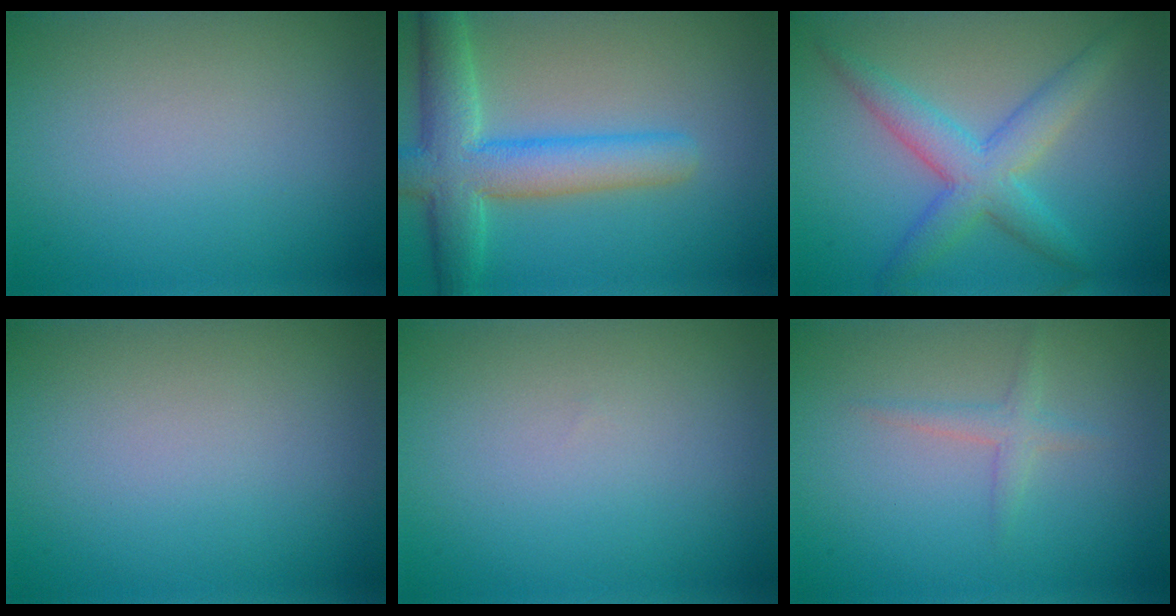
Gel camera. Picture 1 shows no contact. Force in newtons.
{"total": 6.8, "press": 6.7, "slide": 0.3}
{"total": 4.8, "press": 4.8, "slide": 0.2}
{"total": 0.0}
{"total": 0.0}
{"total": 1.5, "press": 1.5, "slide": 0.1}